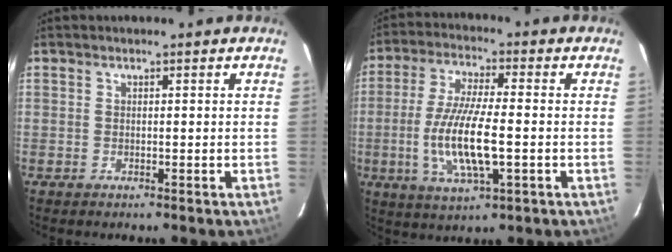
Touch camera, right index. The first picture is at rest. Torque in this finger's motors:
{"motor_torque": [1.16, -0.84, 0.97, 0.21]}